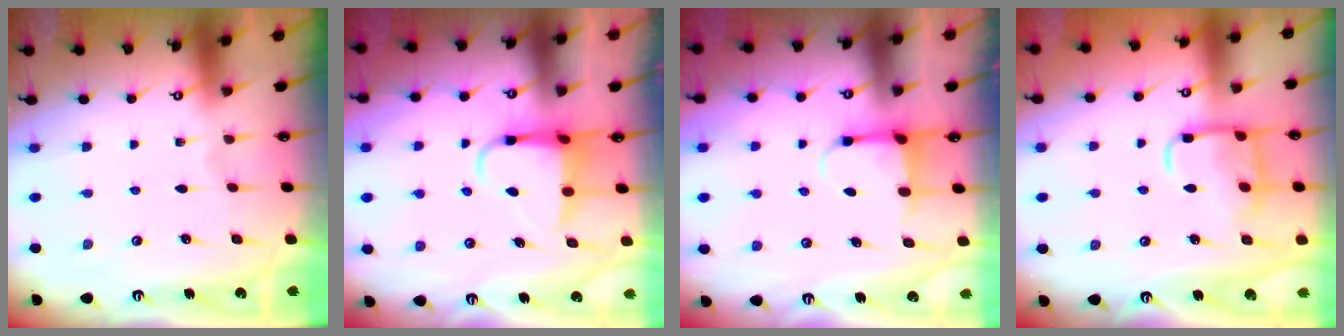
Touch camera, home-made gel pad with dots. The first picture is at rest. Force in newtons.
{"total": 5.2, "press": 5.1, "slide": 0.7}
{"total": 4.0, "press": 3.9, "slide": 0.9}
{"total": 13.0, "press": 12.9, "slide": 1.3}